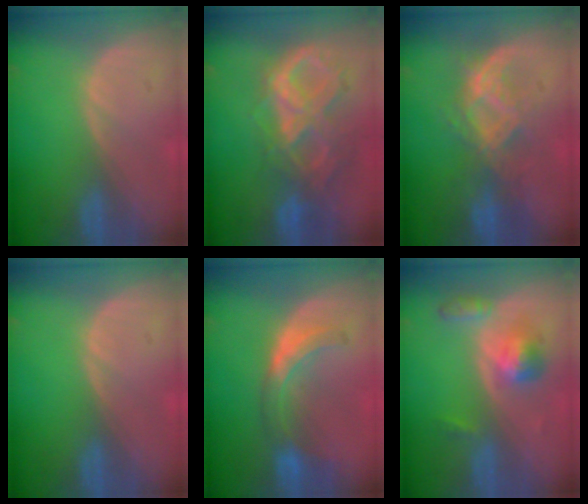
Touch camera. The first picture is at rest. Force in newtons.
{"total": 10.6, "press": 9.0, "slide": 5.6}
{"total": 7.0, "press": 6.8, "slide": 1.3}
{"total": 0.0}
{"total": 5.9, "press": 5.9, "slide": 0.6}
{"total": 5.2, "press": 4.9, "slide": 1.7}